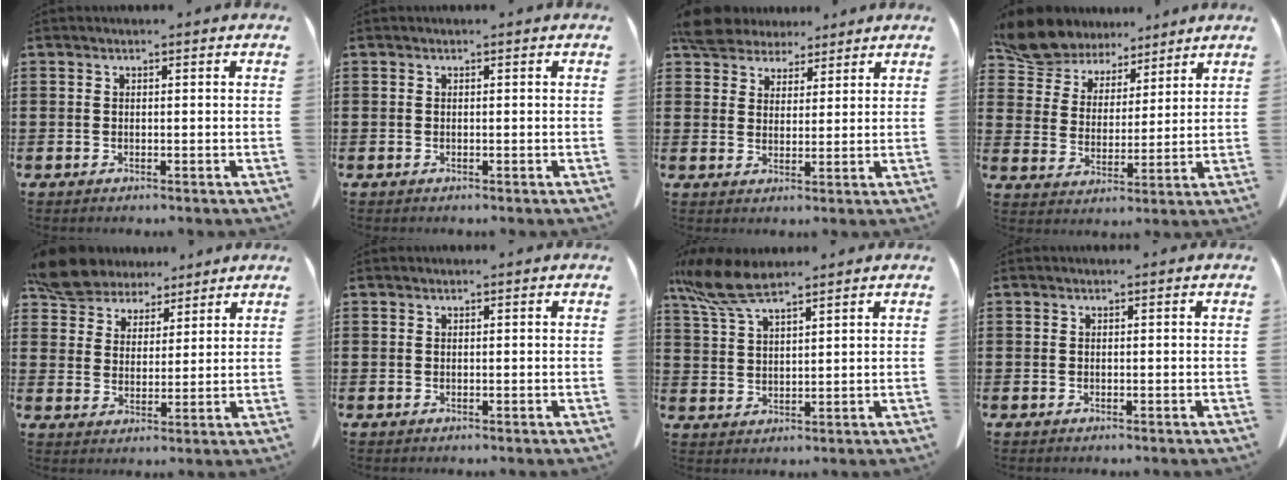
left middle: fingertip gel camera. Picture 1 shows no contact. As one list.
[{"total": 0.0}, {"total": 5.8, "force": [5.1, 2.4, 1.3], "torque": [-0.048, -0.001, 0.098]}, {"total": 9.0, "force": [8.2, 3.4, 1.5], "torque": [-0.077, -0.039, 0.156]}, {"total": 7.6, "force": [6.9, 3.0, 1.4], "torque": [-0.062, -0.017, 0.132]}, {"total": 0.0}, {"total": 8.1, "force": [6.0, 1.9, 5.0], "torque": [-0.127, -0.013, 0.110]}, {"total": 0.0}]